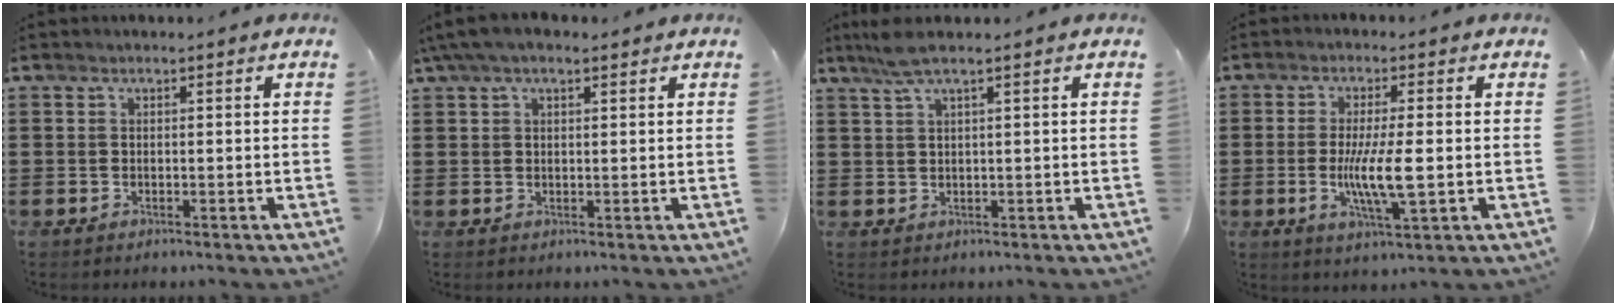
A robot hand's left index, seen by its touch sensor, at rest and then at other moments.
{"total": 3.8, "force": [2.3, 1.4, 2.7], "torque": [-0.057, 0.007, 0.043]}
{"total": 2.4, "force": [1.7, 0.2, 1.7], "torque": [-0.037, 0.001, 0.031]}
{"total": 7.3, "force": [-0.8, 1.1, 7.1], "torque": [-0.136, -0.011, -0.018]}